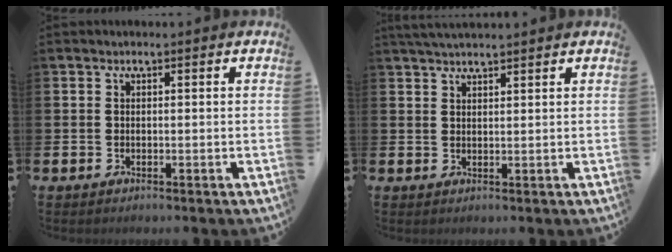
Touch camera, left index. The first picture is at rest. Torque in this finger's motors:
{"motor_torque": [-0.03, -0.36, 0.54, 0.16]}